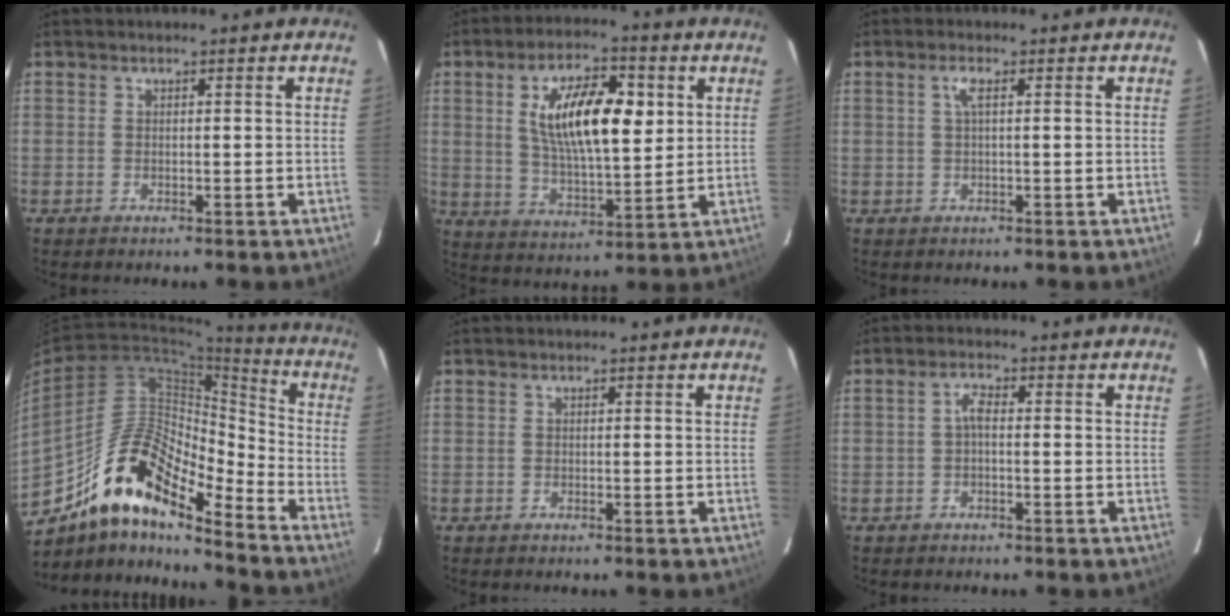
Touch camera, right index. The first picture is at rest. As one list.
[{"total": 14.6, "force": [3.8, 5.6, 13.0], "torque": [-0.228, 0.012, 0.071]}, {"total": 1.6, "force": [0.4, 0.0, 1.6], "torque": [-0.031, 0.003, 0.007]}, {"total": 16.9, "force": [-12.6, 4.7, 10.2], "torque": [-0.172, 0.010, -0.240]}, {"total": 0.0}, {"total": 1.6, "force": [-0.3, 0.6, 1.4], "torque": [-0.031, 0.008, -0.007]}]